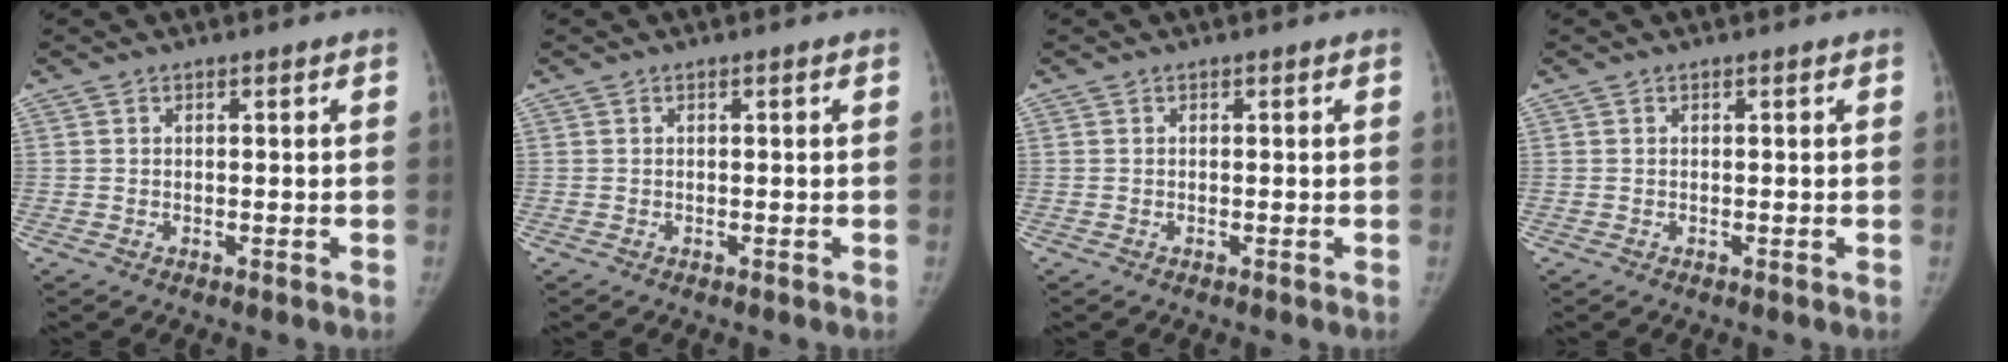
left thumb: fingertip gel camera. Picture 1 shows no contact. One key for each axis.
{"total": 0.0}
{"total": 0.0}
{"total": 0.0}